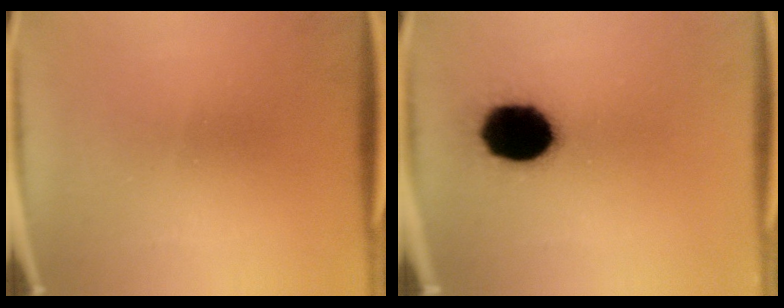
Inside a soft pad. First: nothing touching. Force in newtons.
{"total": 17.9}